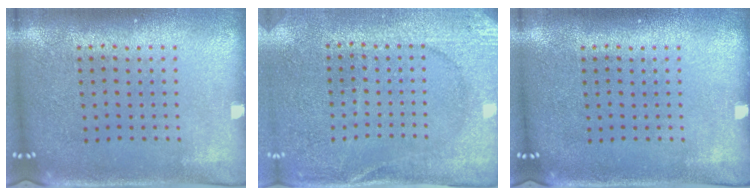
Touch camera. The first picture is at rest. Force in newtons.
{"total": 2.6, "press": 2.5, "slide": 0.4}
{"total": 0.0}